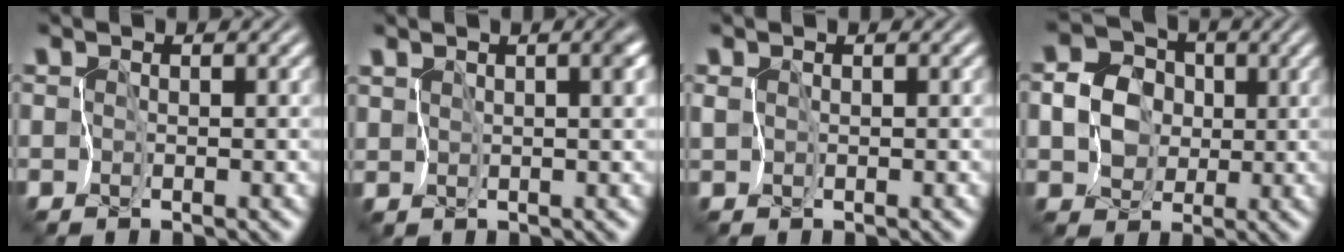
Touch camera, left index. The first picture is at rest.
{"total": 2.8, "force": [0.9, 1.0, 2.4], "torque": [-0.031, 0.003, 0.018]}
{"total": 0.7, "force": [0.1, 0.6, 0.4], "torque": [-0.010, -0.003, 0.003]}
{"total": 4.4, "force": [0.2, 3.8, 2.1], "torque": [-0.037, 0.014, -0.011]}